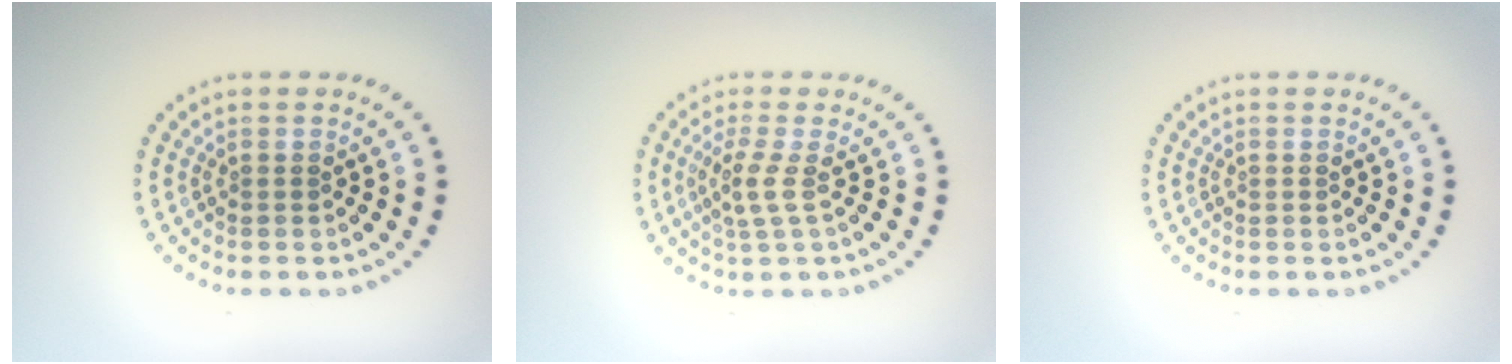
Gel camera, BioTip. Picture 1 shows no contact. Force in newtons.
{"total": 2.1, "press": 1.5, "slide": 1.4}
{"total": 0.0}